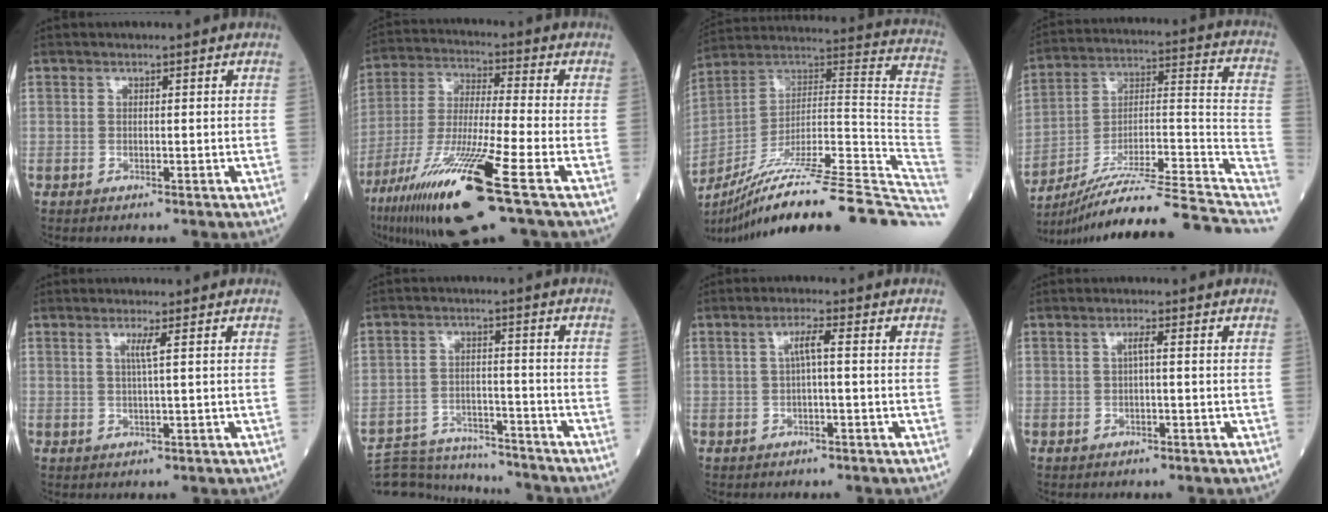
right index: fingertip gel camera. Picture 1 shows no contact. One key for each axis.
{"total": 18.8, "fx": -9.7, "fy": 0.5, "fz": 16.2, "tx": -0.318, "ty": -0.052, "tz": -0.177}
{"total": 36.0, "fx": -28.4, "fy": 1.2, "fz": 22.1, "tx": -0.215, "ty": -0.015, "tz": -0.419}
{"total": 25.8, "fx": -22.0, "fy": 0.1, "fz": 13.4, "tx": -0.158, "ty": 0.015, "tz": -0.337}
{"total": 1.9, "fx": 0.7, "fy": -0.5, "fz": 1.7, "tx": -0.037, "ty": -0.003, "tz": 0.013}
{"total": 14.1, "fx": -13.7, "fy": 2.7, "fz": 2.2, "tx": -0.040, "ty": 0.013, "tz": -0.206}
{"total": 2.7, "fx": 0.2, "fy": 0.1, "fz": 2.7, "tx": -0.051, "ty": 0.007, "tz": 0.005}
{"total": 1.4, "fx": 0.1, "fy": 0.0, "fz": 1.4, "tx": -0.026, "ty": 0.003, "tz": 0.001}